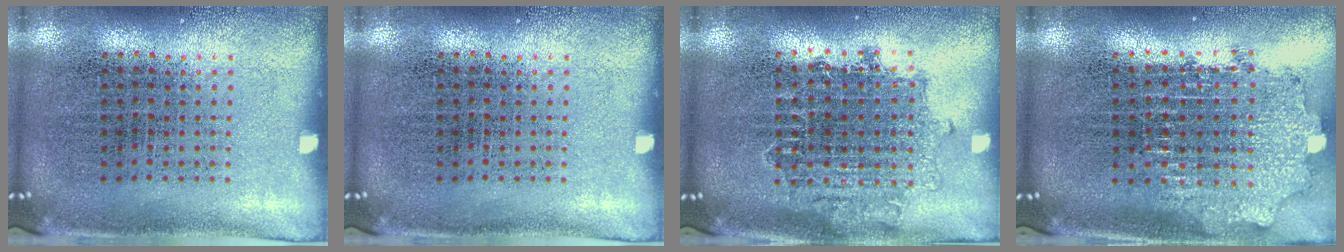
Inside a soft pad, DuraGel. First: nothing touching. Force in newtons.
{"total": 0.0}
{"total": 1.5, "press": 1.2, "slide": 0.8}
{"total": 1.9, "press": 1.5, "slide": 1.2}